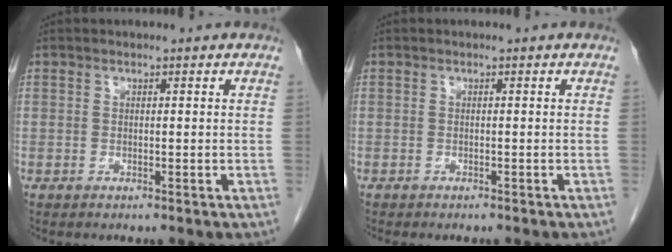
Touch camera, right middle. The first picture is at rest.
{"total": 1.9, "force": [-1.6, 0.5, 0.8], "torque": [-0.018, -0.004, -0.018]}